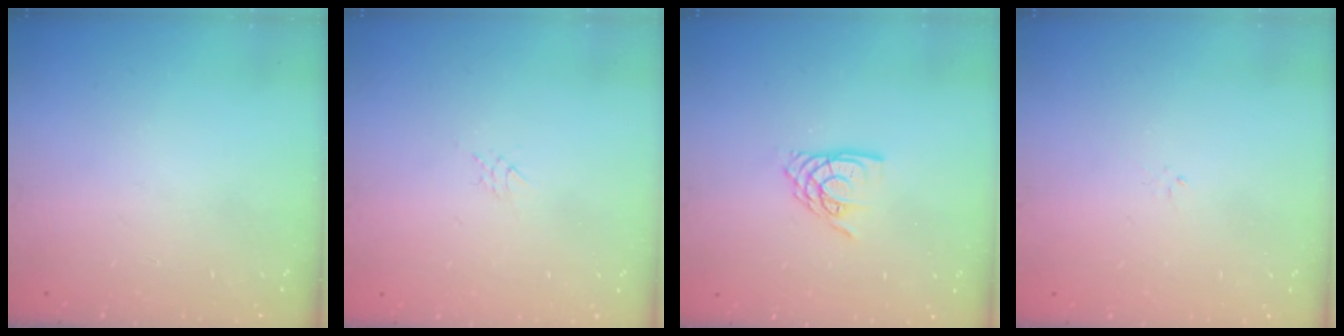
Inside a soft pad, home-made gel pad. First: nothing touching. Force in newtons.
{"total": 2.2, "press": 2.2, "slide": 0.4}
{"total": 7.9, "press": 7.9, "slide": 0.6}
{"total": 0.0}